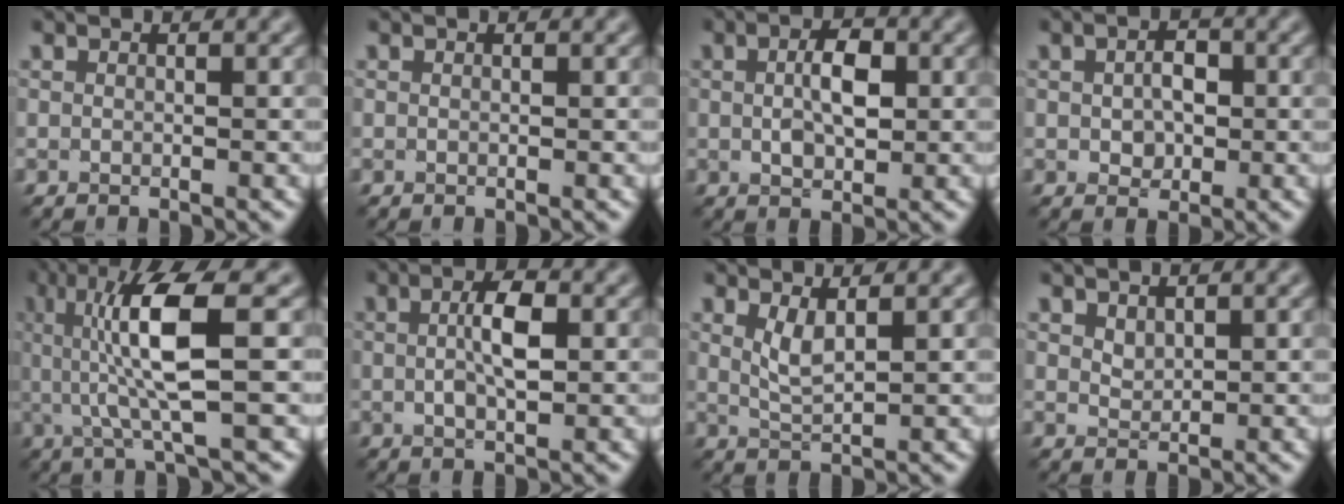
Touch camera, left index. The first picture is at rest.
{"total": 0.0}
{"total": 3.8, "force": [0.4, 2.1, 3.2], "torque": [-0.063, 0.003, 0.006]}
{"total": 2.9, "force": [0.1, 2.0, 2.1], "torque": [-0.038, 0.002, 0.001]}
{"total": 7.9, "force": [1.0, 1.6, 7.7], "torque": [-0.140, -0.001, 0.022]}
{"total": 3.7, "force": [0.4, 1.4, 3.4], "torque": [-0.066, 0.004, 0.004]}
{"total": 2.0, "force": [1.0, 0.5, 1.6], "torque": [-0.034, -0.007, 0.024]}
{"total": 1.0, "force": [0.8, 0.5, 0.4], "torque": [-0.010, -0.001, 0.020]}